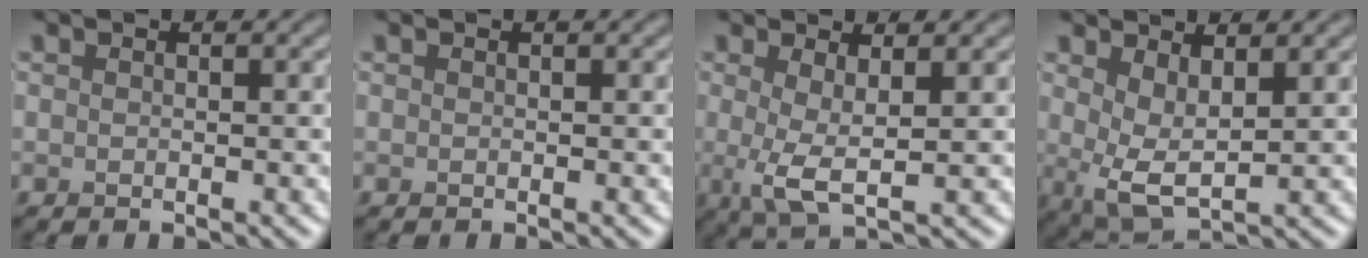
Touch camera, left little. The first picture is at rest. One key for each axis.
{"total": 0.0}
{"total": 3.5, "fx": 0.5, "fy": 0.9, "fz": 3.3, "tx": -0.062, "ty": -0.006, "tz": 0.007}
{"total": 4.1, "fx": 1.2, "fy": 1.6, "fz": 3.5, "tx": -0.077, "ty": -0.012, "tz": 0.025}